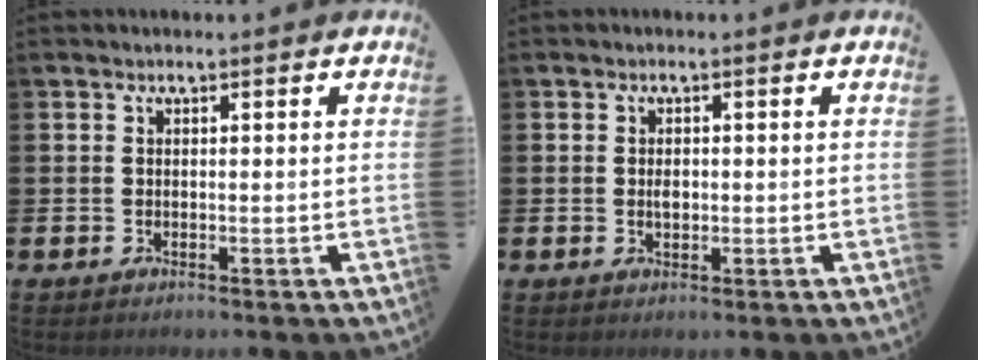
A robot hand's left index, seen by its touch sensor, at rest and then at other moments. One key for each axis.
{"total": 1.5, "fx": 0.0, "fy": 1.0, "fz": 1.2, "tx": -0.015, "ty": 0.003, "tz": -0.003}